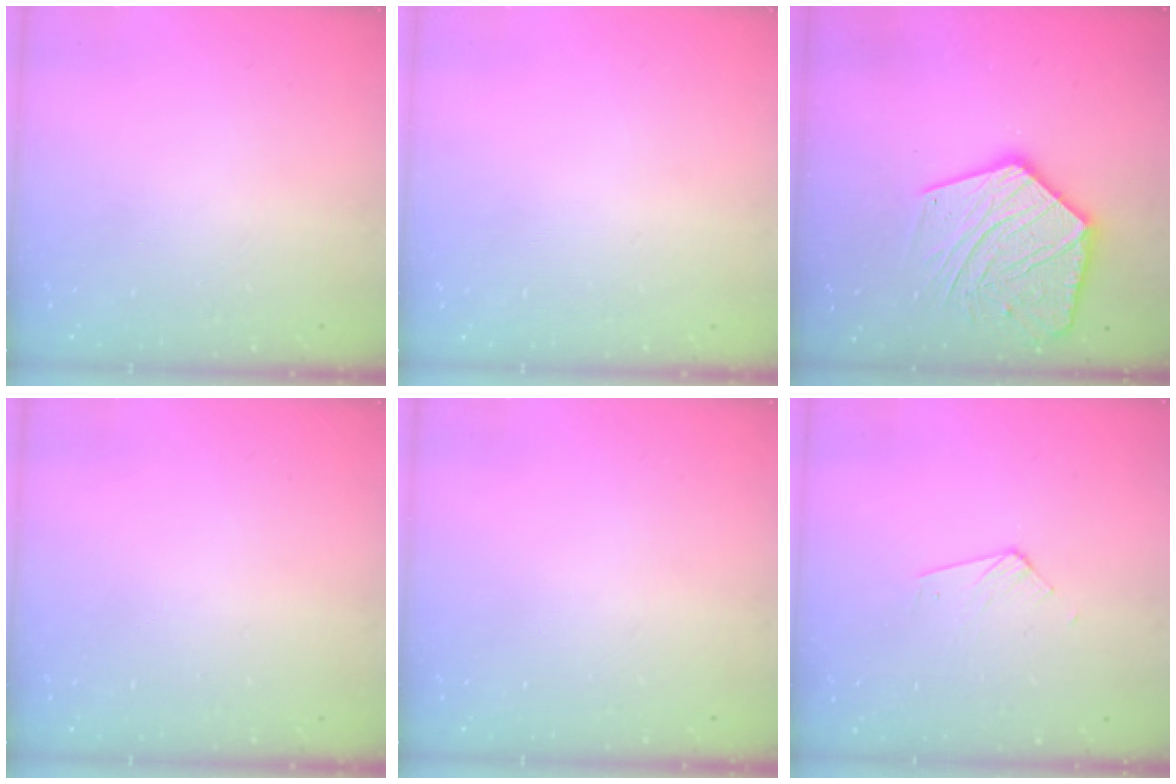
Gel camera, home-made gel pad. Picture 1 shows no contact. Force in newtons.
{"total": 0.0}
{"total": 20.8, "press": 20.7, "slide": 1.6}
{"total": 0.0}
{"total": 0.0}
{"total": 3.6, "press": 3.6, "slide": 0.3}